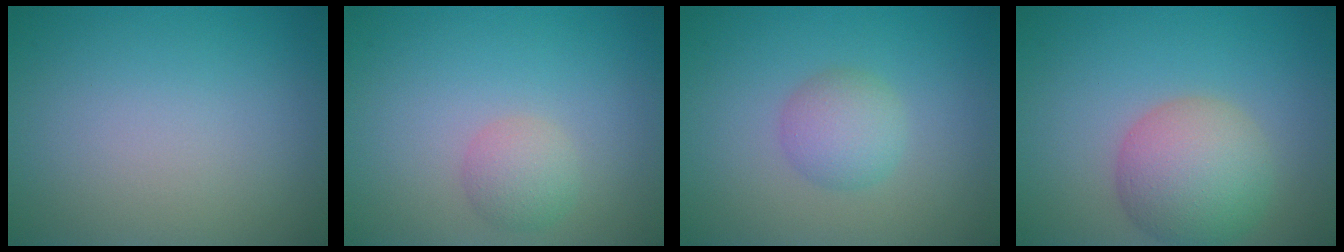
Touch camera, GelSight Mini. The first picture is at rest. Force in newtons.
{"total": 2.1, "press": 2.1, "slide": 0.2}
{"total": 2.6, "press": 2.6, "slide": 0.0}
{"total": 6.0, "press": 6.0, "slide": 0.4}